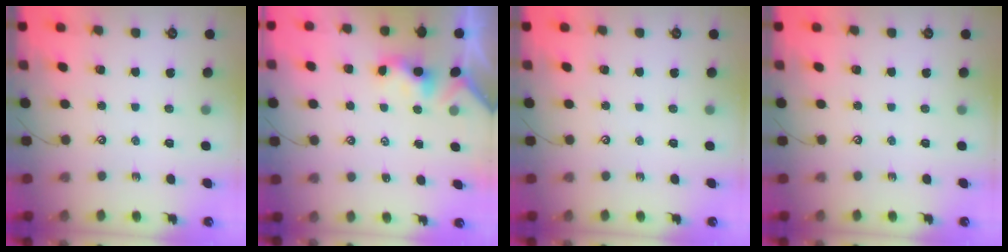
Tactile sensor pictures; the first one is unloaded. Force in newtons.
{"total": 1.1, "press": 1.0, "slide": 0.4}
{"total": 0.0}
{"total": 0.0}